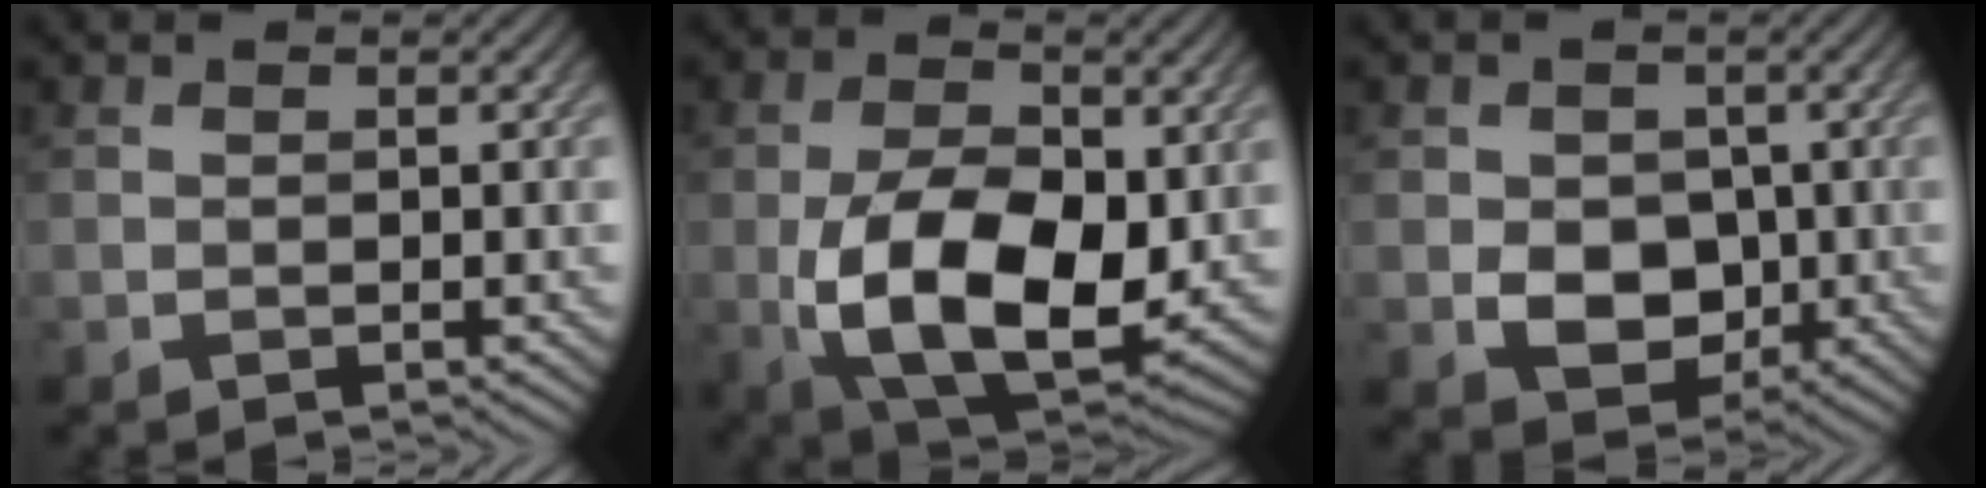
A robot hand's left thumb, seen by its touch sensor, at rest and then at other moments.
{"total": 13.7, "force": [-1.7, 7.9, 11.0], "torque": [-0.202, -0.021, -0.025]}
{"total": 5.9, "force": [-0.6, 4.8, 3.3], "torque": [-0.062, -0.005, -0.021]}